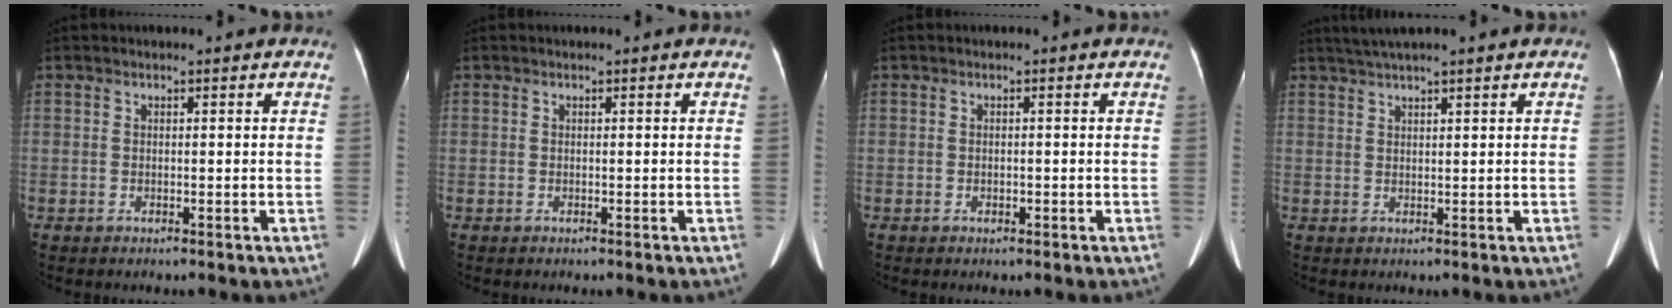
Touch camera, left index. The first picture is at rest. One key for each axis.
{"total": 0.0}
{"total": 0.6, "fx": -0.4, "fy": 0.3, "fz": 0.3, "tx": -0.007, "ty": -0.001, "tz": -0.004}
{"total": 4.4, "fx": 3.5, "fy": -0.6, "fz": 2.6, "tx": -0.051, "ty": 0.029, "tz": 0.068}